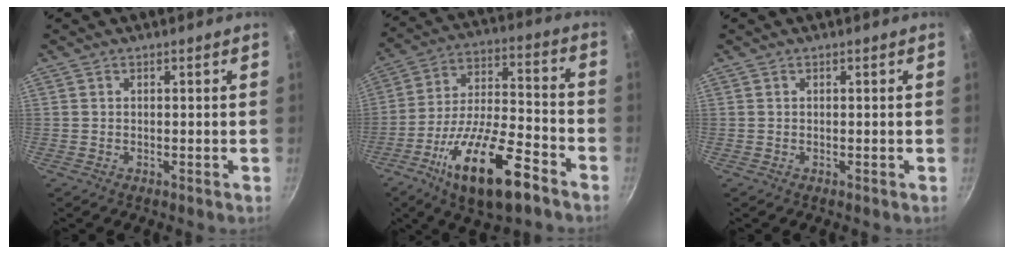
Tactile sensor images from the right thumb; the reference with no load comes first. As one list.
[{"total": 20.1, "force": [-10.8, 7.1, 15.5], "torque": [-0.256, 0.044, -0.189]}, {"total": 0.0}]